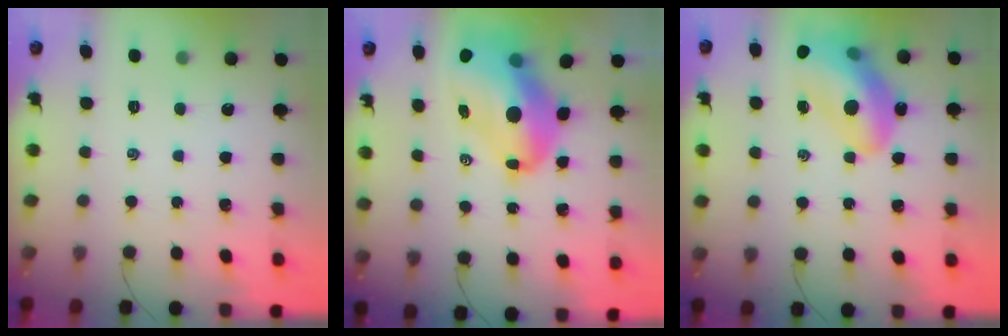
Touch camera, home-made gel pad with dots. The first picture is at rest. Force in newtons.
{"total": 16.9, "press": 16.3, "slide": 4.6}
{"total": 20.5, "press": 19.9, "slide": 5.1}